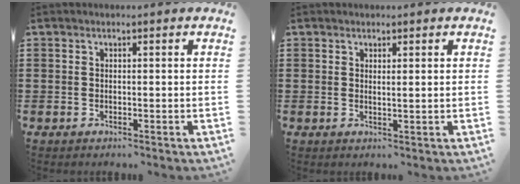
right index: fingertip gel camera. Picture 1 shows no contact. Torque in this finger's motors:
{"motor_torque": [-0.08, 0.23, 0.01, -0.01]}